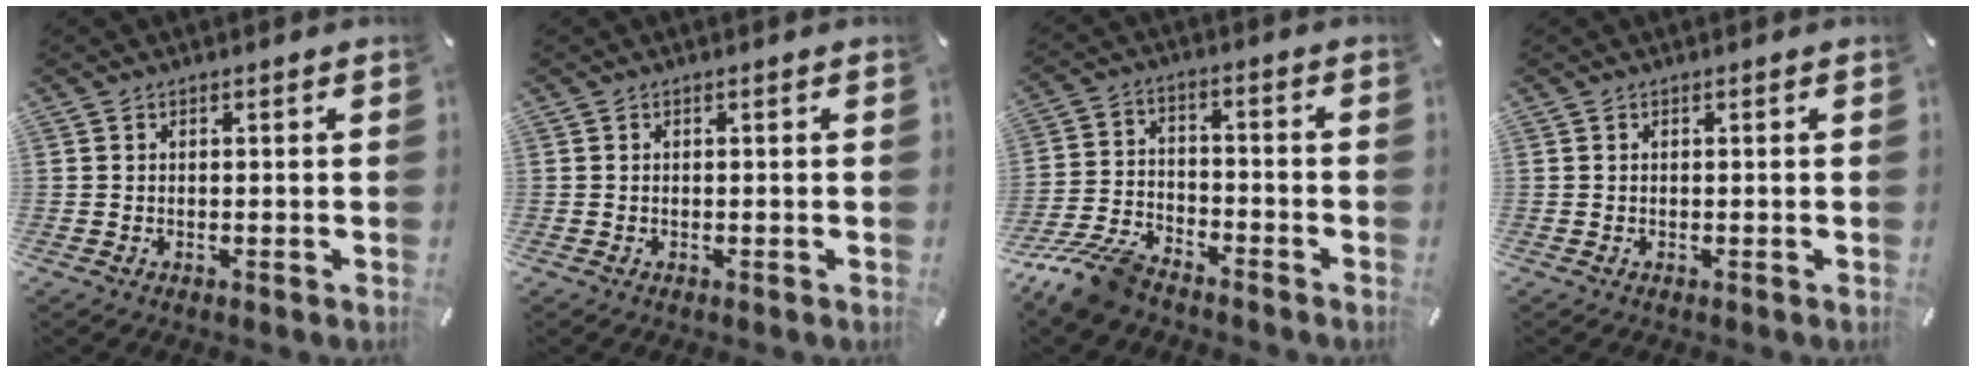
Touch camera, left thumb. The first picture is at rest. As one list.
[{"total": 0.0}, {"total": 10.7, "force": [-8.8, 4.0, 4.6], "torque": [-0.093, 0.043, -0.169]}, {"total": 0.0}]